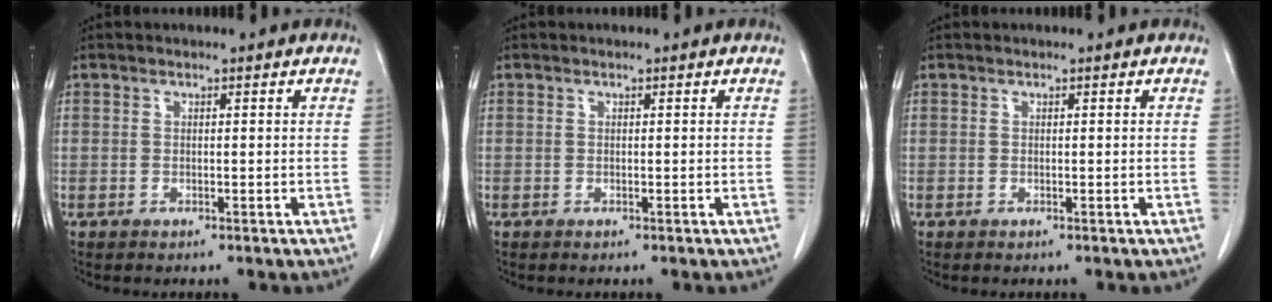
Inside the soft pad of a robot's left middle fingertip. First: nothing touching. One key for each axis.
{"total": 0.0}
{"total": 0.0}